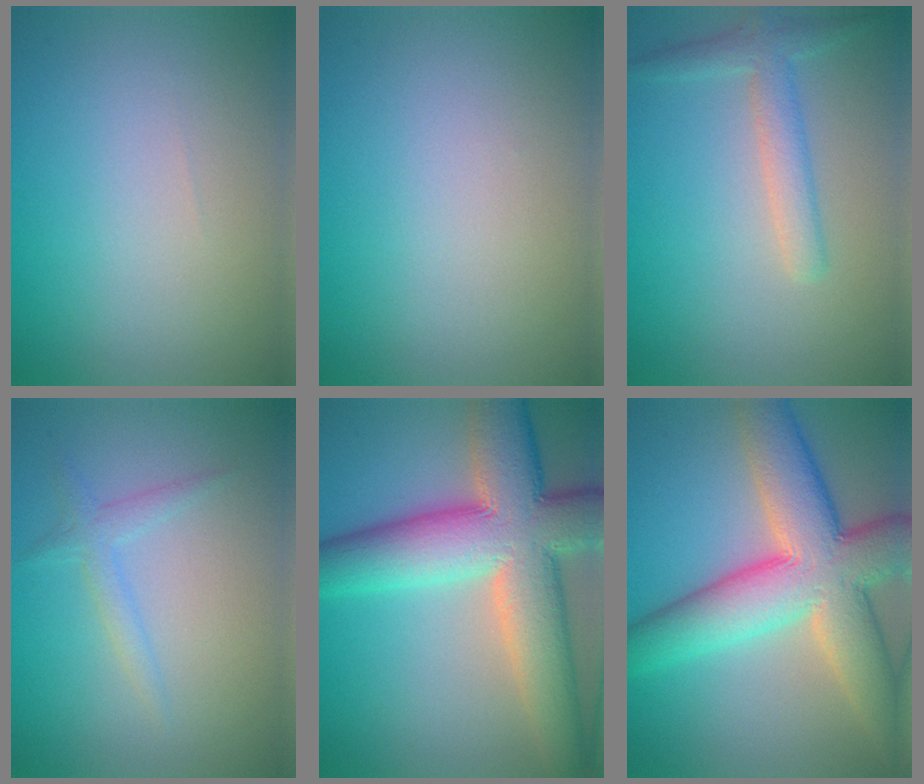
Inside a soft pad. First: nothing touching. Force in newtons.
{"total": 0.0}
{"total": 2.8, "press": 2.8, "slide": 0.1}
{"total": 1.6, "press": 1.6, "slide": 0.1}
{"total": 12.2, "press": 12.2, "slide": 0.7}
{"total": 11.3, "press": 11.3, "slide": 0.7}